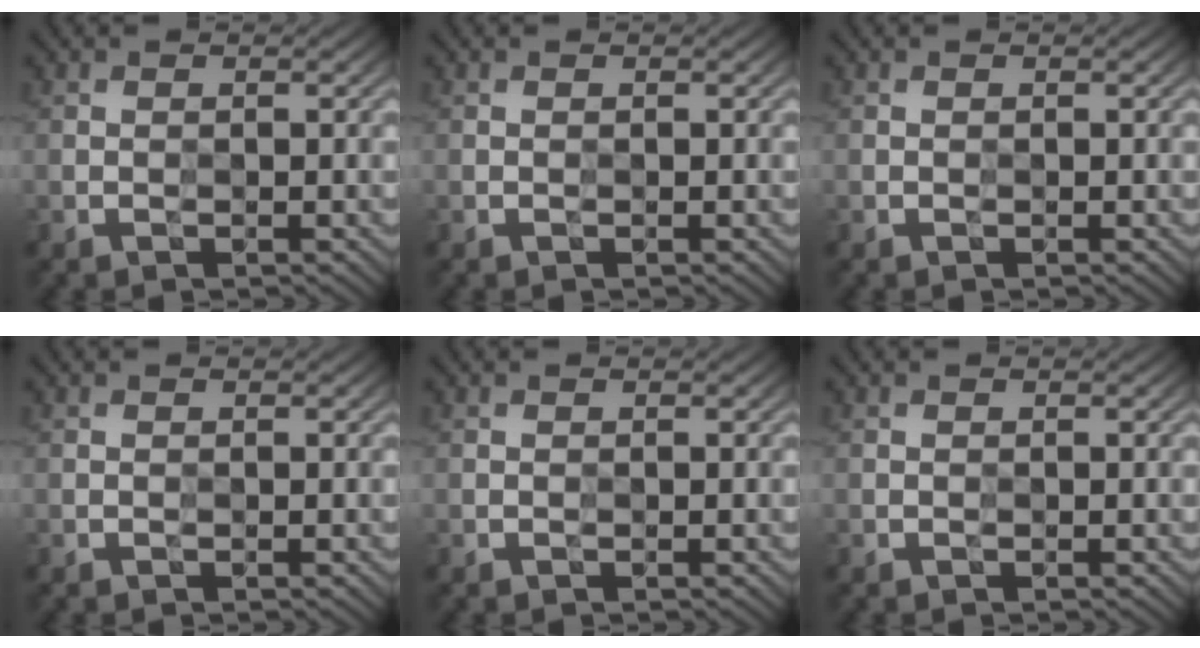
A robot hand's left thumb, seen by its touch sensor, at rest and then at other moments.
{"total": 0.0}
{"total": 0.0}
{"total": 0.0}
{"total": 0.0}
{"total": 0.0}